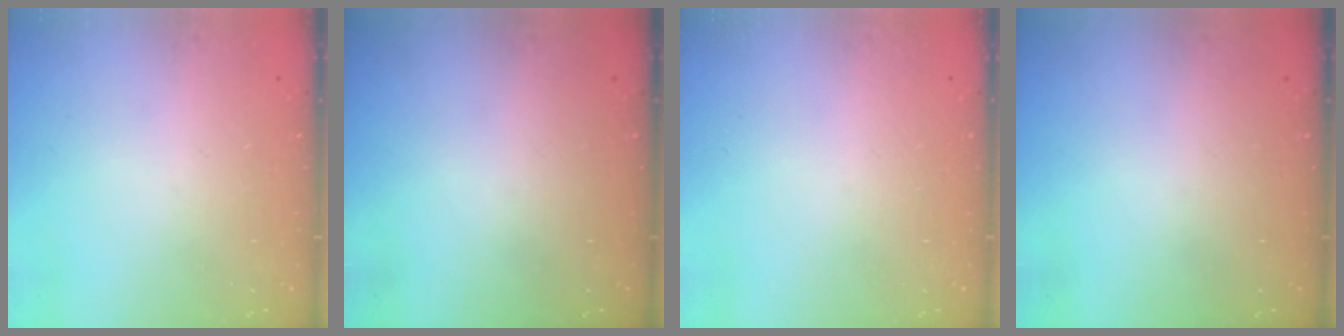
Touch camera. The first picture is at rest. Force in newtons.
{"total": 0.0}
{"total": 0.0}
{"total": 0.0}